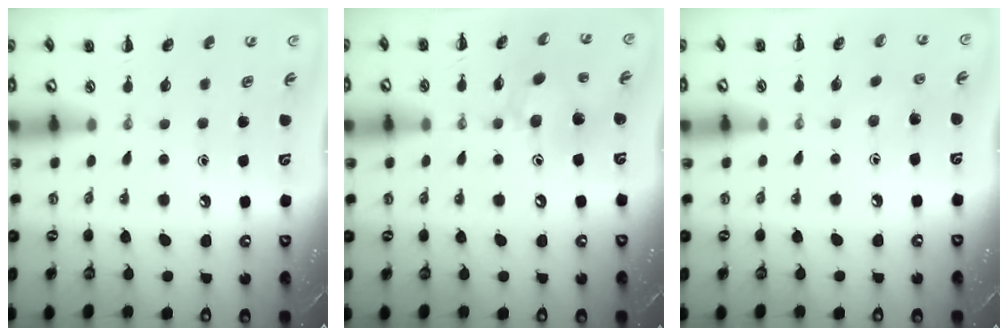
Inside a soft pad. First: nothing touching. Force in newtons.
{"total": 13.0, "press": 12.5, "slide": 3.3}
{"total": 2.4, "press": 2.2, "slide": 0.9}